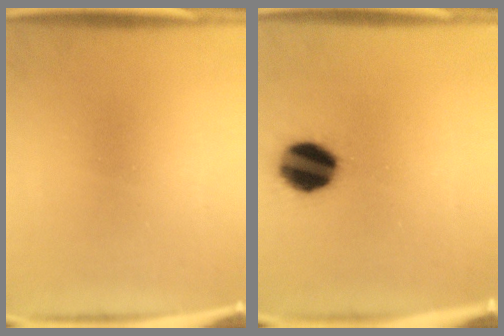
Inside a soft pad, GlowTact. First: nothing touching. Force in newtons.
{"total": 14.3}